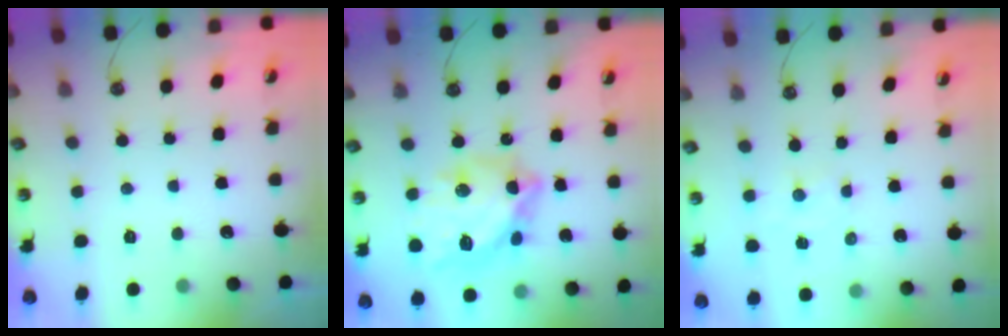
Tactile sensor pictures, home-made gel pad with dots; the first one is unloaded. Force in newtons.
{"total": 18.5, "press": 18.4, "slide": 2.1}
{"total": 1.8, "press": 1.7, "slide": 0.3}